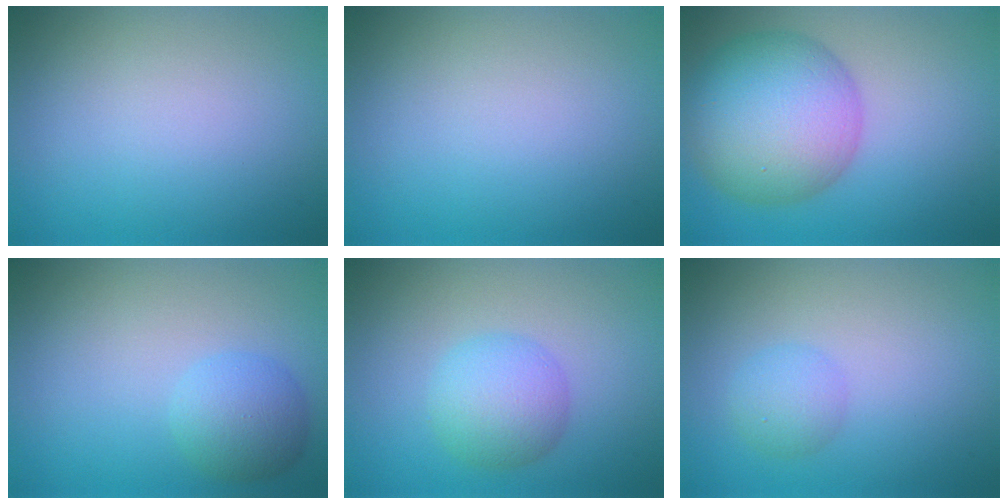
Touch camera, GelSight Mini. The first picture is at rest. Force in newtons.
{"total": 0.0}
{"total": 10.3, "press": 10.3, "slide": 0.2}
{"total": 3.1, "press": 3.1, "slide": 0.2}
{"total": 3.9, "press": 3.9, "slide": 0.0}
{"total": 2.0, "press": 2.0, "slide": 0.1}